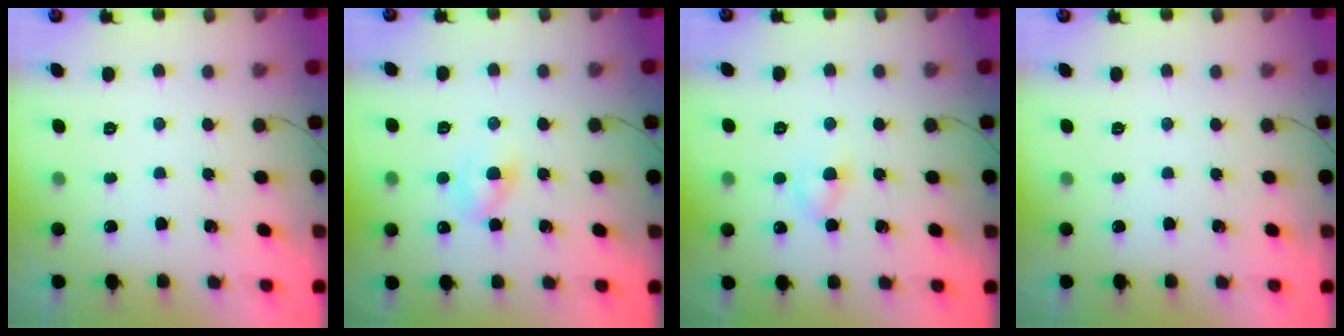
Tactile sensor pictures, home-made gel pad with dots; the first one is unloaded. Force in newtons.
{"total": 2.7, "press": 2.5, "slide": 1.1}
{"total": 2.9, "press": 2.6, "slide": 1.3}
{"total": 0.0}